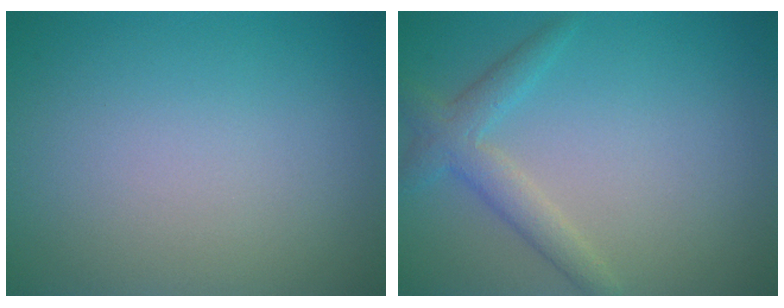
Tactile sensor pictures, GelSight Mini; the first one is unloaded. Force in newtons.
{"total": 2.8, "press": 2.8, "slide": 0.1}